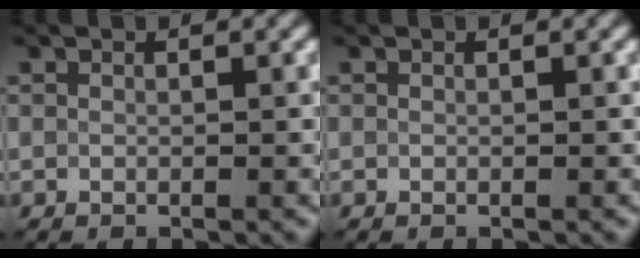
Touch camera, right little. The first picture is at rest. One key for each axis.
{"total": 0.0}